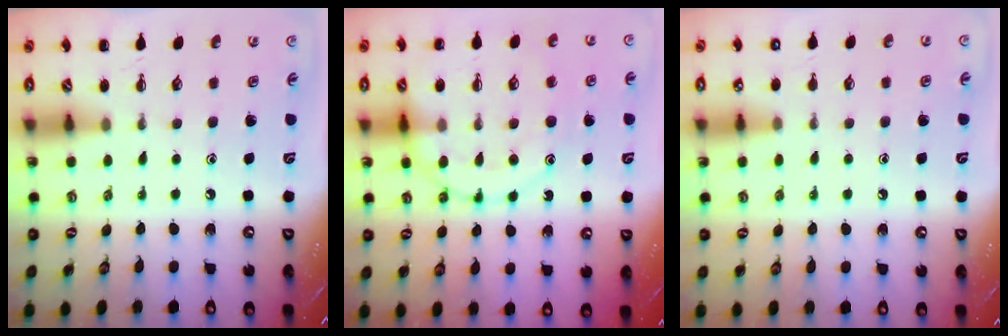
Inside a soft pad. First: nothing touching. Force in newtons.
{"total": 15.3, "press": 15.2, "slide": 1.4}
{"total": 7.6, "press": 7.1, "slide": 2.7}